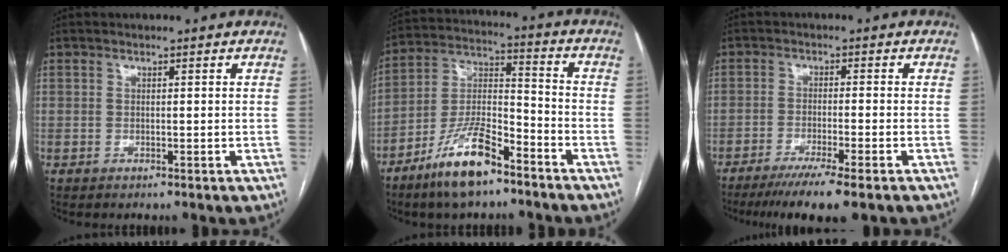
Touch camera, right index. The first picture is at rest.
{"total": 12.7, "force": [-8.6, 3.5, 8.7], "torque": [-0.177, 0.000, -0.160]}
{"total": 9.3, "force": [-6.9, 0.0, 6.2], "torque": [-0.086, -0.020, -0.106]}